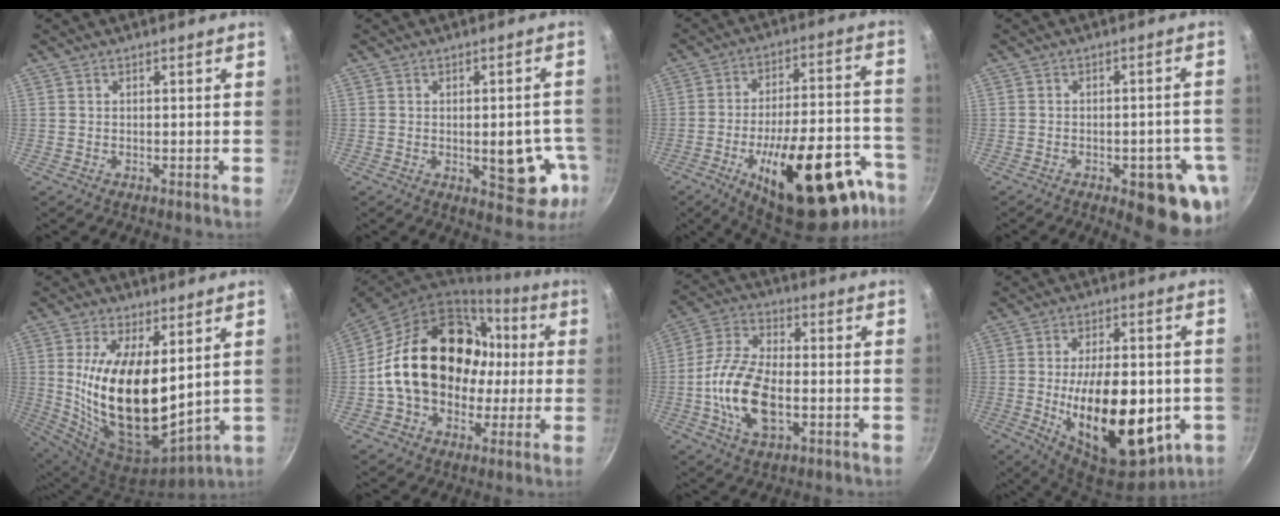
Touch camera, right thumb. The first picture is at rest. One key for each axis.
{"total": 11.0, "fx": -2.5, "fy": 5.3, "fz": 9.3, "tx": -0.067, "ty": 0.008, "tz": -0.025}
{"total": 29.7, "fx": -14.8, "fy": 11.8, "fz": 22.9, "tx": -0.265, "ty": 0.066, "tz": -0.208}
{"total": 12.4, "fx": -5.0, "fy": 5.1, "fz": 10.1, "tx": -0.079, "ty": 0.013, "tz": -0.060}
{"total": 21.1, "fx": 3.6, "fy": 10.4, "fz": 18.0, "tx": -0.321, "ty": -0.047, "tz": 0.081}
{"total": 24.0, "fx": 1.1, "fy": 18.1, "fz": 15.7, "tx": -0.249, "ty": 0.055, "tz": 0.026}
{"total": 14.7, "fx": -2.9, "fy": 7.7, "fz": 12.1, "tx": -0.234, "ty": 0.025, "tz": -0.065}
{"total": 23.7, "fx": -4.1, "fy": 11.9, "fz": 20.1, "tx": -0.296, "ty": -0.001, "tz": -0.045}